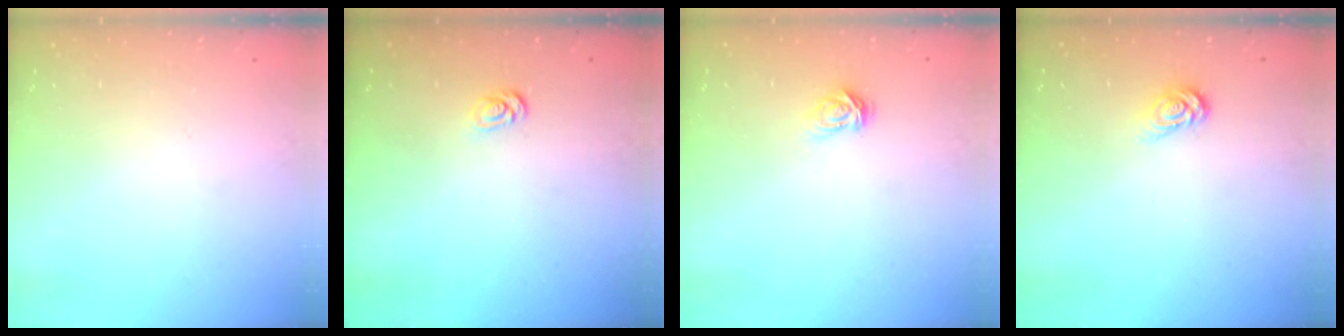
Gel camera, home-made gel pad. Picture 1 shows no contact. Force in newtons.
{"total": 2.6, "press": 2.6, "slide": 0.4}
{"total": 3.9, "press": 3.8, "slide": 0.5}
{"total": 3.3, "press": 3.3, "slide": 0.3}